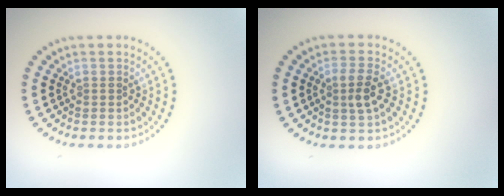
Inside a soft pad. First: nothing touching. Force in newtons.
{"total": 2.2, "press": 2.1, "slide": 0.7}